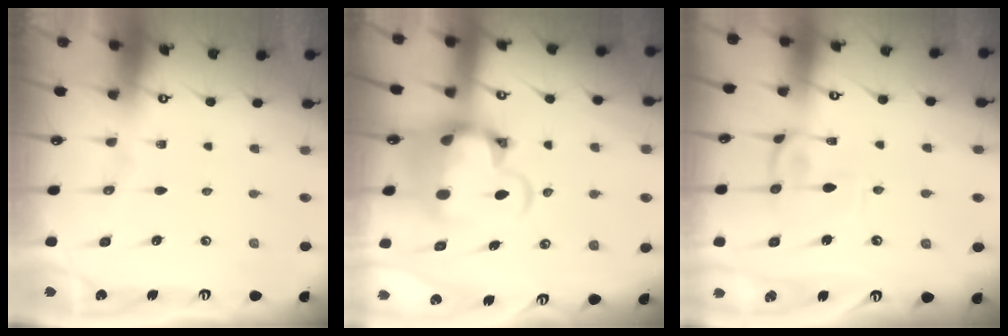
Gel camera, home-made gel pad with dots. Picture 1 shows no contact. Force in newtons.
{"total": 7.2, "press": 6.9, "slide": 1.9}
{"total": 1.5, "press": 1.4, "slide": 0.5}